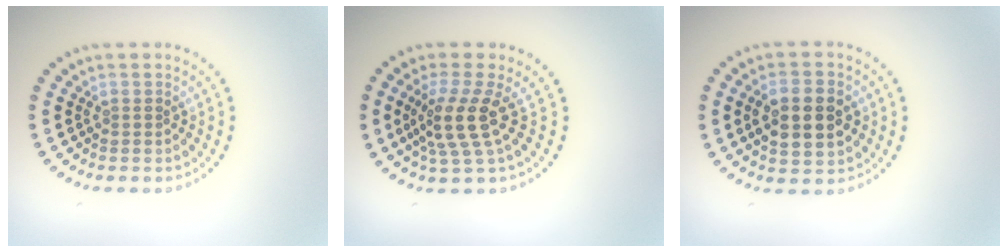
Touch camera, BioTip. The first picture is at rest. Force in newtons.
{"total": 3.9, "press": 2.9, "slide": 2.7}
{"total": 5.6, "press": 5.6, "slide": 0.5}